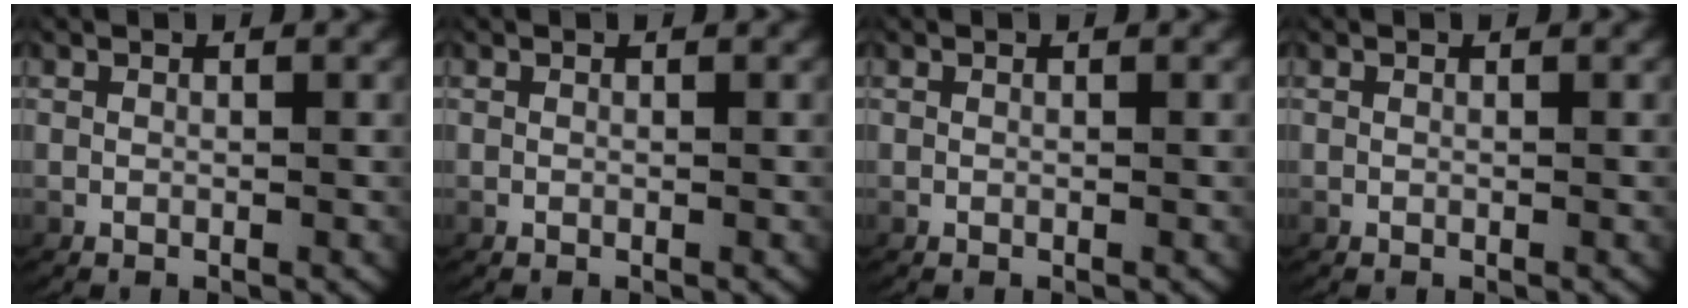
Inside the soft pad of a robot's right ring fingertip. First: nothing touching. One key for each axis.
{"total": 0.0}
{"total": 0.0}
{"total": 0.0}